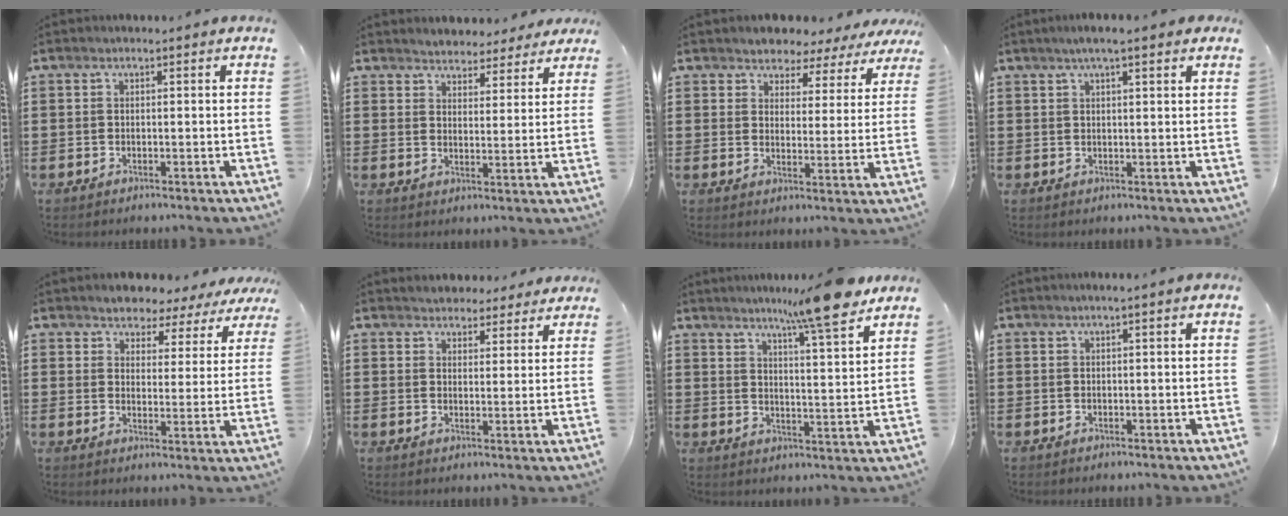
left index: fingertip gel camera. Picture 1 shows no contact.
{"total": 3.7, "force": [3.6, 0.9, -0.3], "torque": [-0.012, -0.011, 0.067]}
{"total": 4.0, "force": [3.7, 1.6, -0.1], "torque": [-0.024, -0.018, 0.061]}
{"total": 3.5, "force": [2.4, 0.4, 2.5], "torque": [-0.054, 0.007, 0.043]}
{"total": 3.9, "force": [3.7, 1.3, -0.3], "torque": [-0.020, -0.018, 0.062]}
{"total": 3.3, "force": [3.0, 1.2, -0.3], "torque": [0.001, -0.008, 0.055]}
{"total": 9.8, "force": [8.1, -1.0, 5.3], "torque": [-0.094, -0.041, 0.134]}
{"total": 0.7, "force": [0.2, -0.1, 0.7], "torque": [-0.010, -0.005, 0.005]}